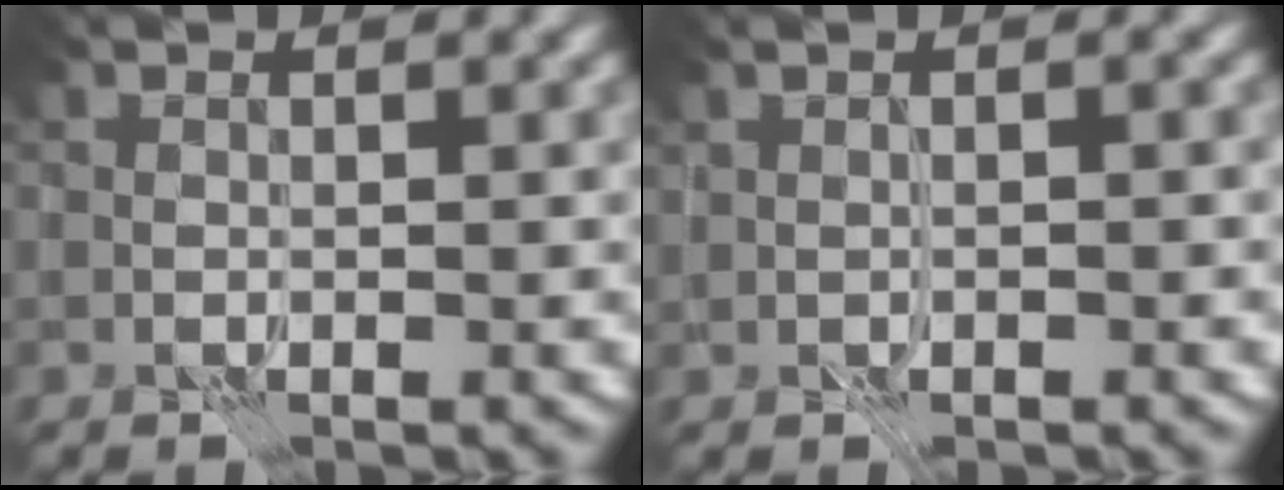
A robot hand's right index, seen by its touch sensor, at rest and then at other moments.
{"total": 0.9, "force": [-0.2, 0.4, 0.8], "torque": [-0.018, -0.004, -0.004]}